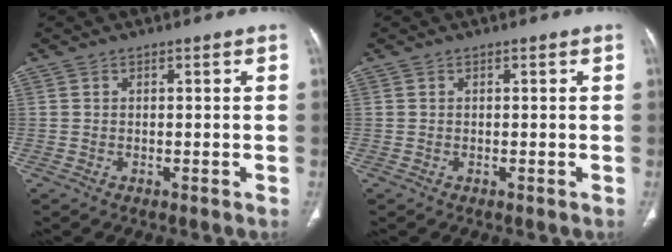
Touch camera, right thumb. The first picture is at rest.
{"total": 0.0}